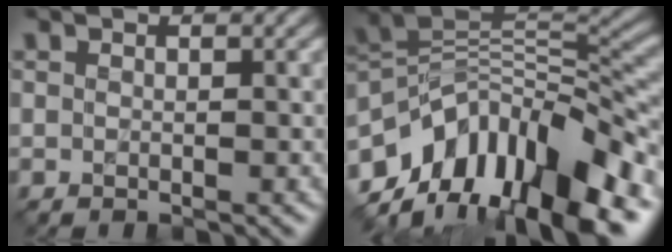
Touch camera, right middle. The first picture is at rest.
{"total": 13.1, "force": [-6.7, 6.8, 9.0], "torque": [-0.160, 0.021, -0.129]}